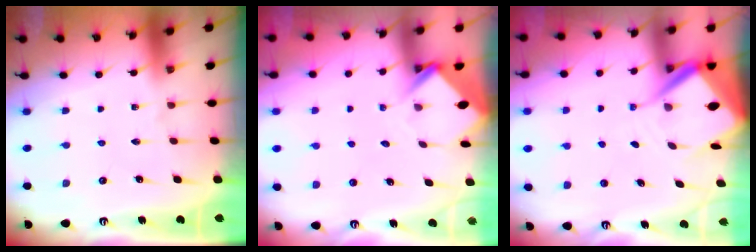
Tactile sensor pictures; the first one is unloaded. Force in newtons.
{"total": 3.8, "press": 3.8, "slide": 0.2}
{"total": 7.8, "press": 7.8, "slide": 0.5}